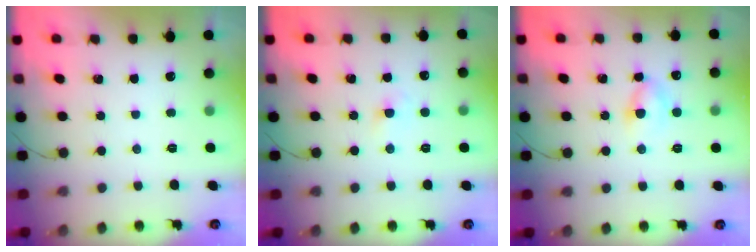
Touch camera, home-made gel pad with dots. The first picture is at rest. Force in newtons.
{"total": 1.9, "press": 1.7, "slide": 0.8}
{"total": 4.2, "press": 3.9, "slide": 1.5}